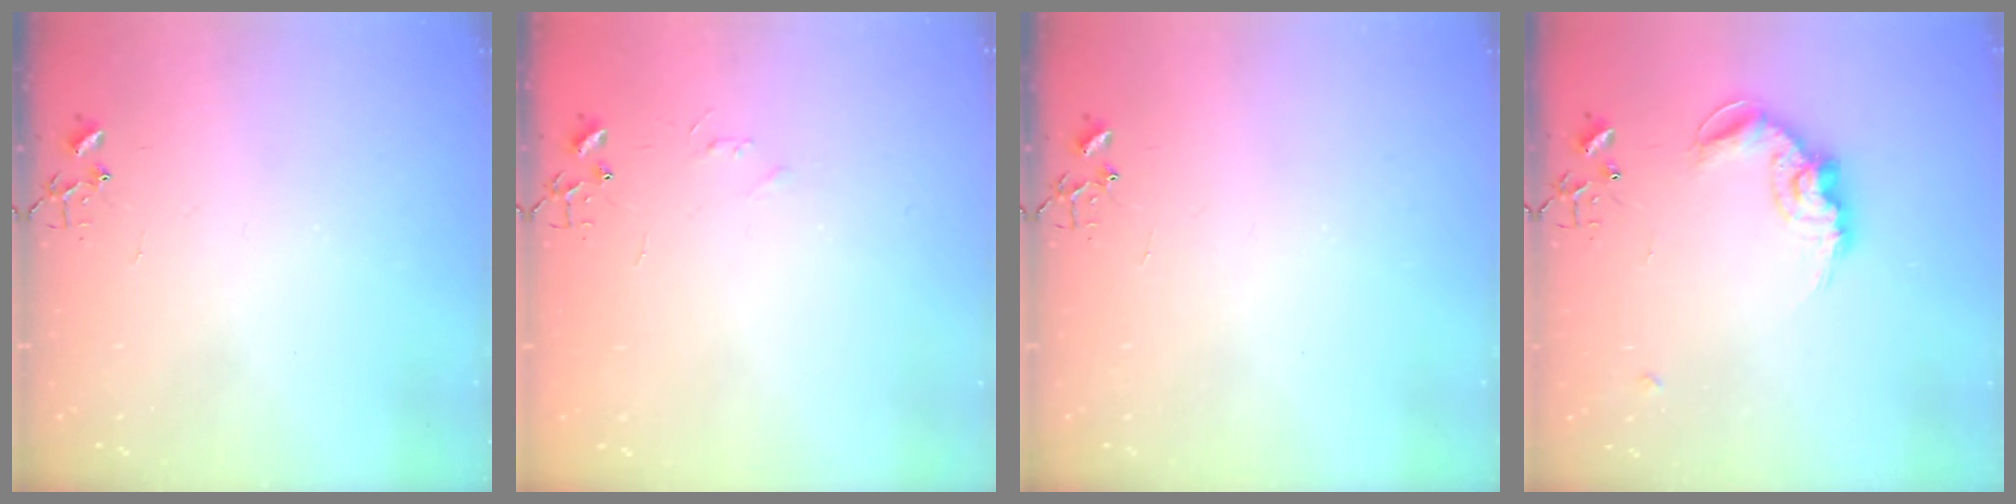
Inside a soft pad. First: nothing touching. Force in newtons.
{"total": 3.5, "press": 3.4, "slide": 0.4}
{"total": 0.0}
{"total": 12.7, "press": 12.7, "slide": 0.5}